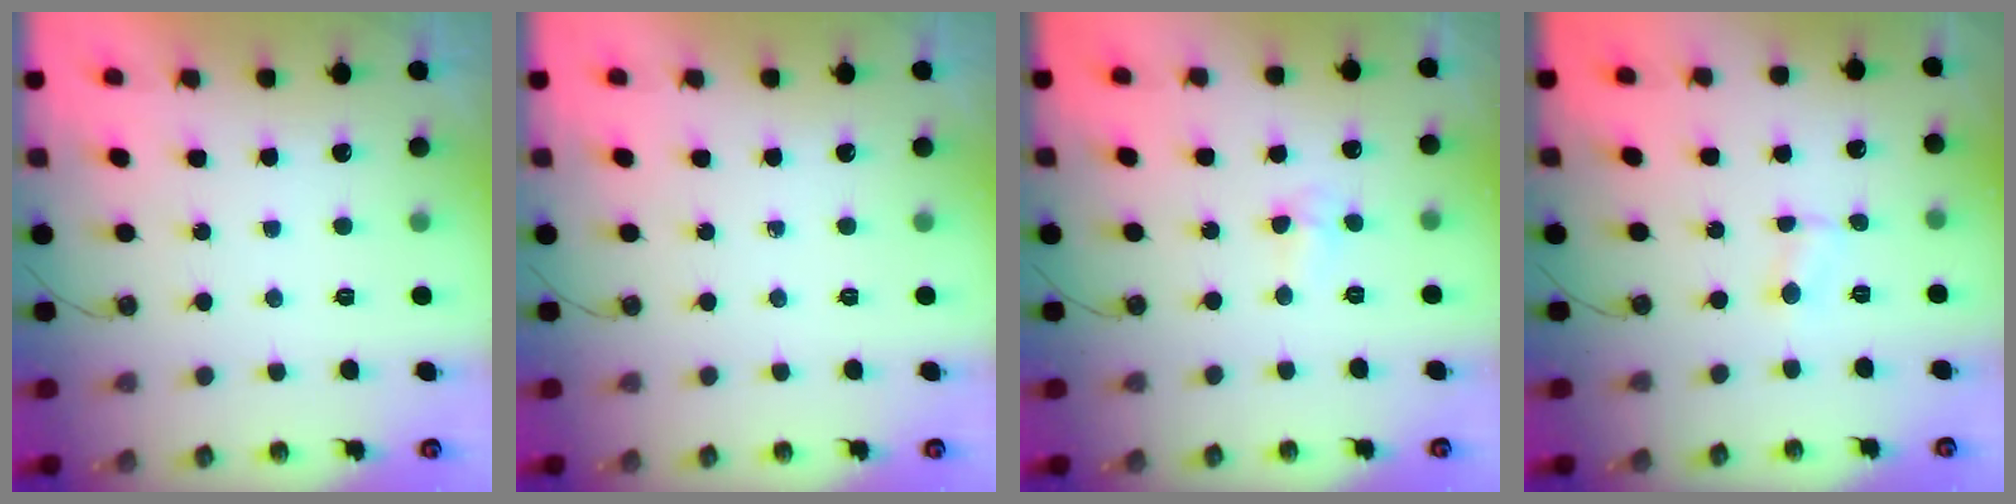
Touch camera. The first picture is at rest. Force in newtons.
{"total": 0.0}
{"total": 4.0, "press": 2.2, "slide": 3.4}
{"total": 1.4, "press": 1.3, "slide": 0.3}